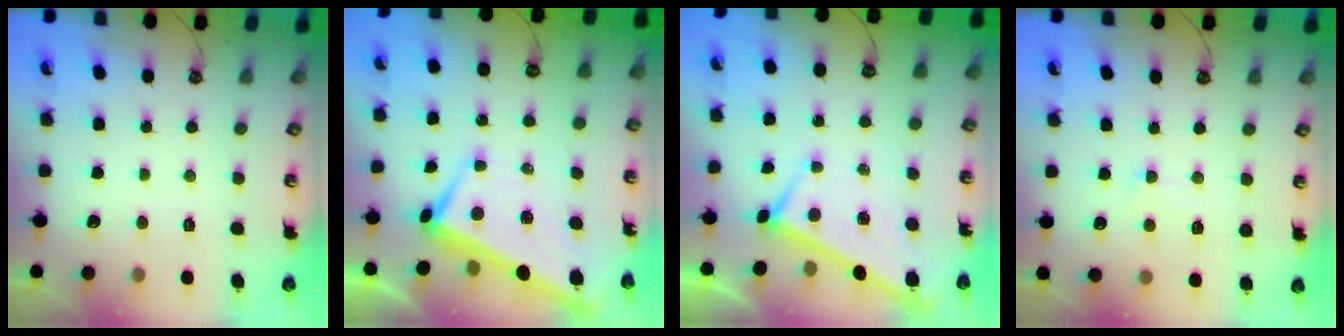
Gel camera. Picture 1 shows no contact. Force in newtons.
{"total": 1.6, "press": 1.2, "slide": 0.9}
{"total": 3.9, "press": 3.9, "slide": 0.3}
{"total": 1.9, "press": 1.6, "slide": 0.9}